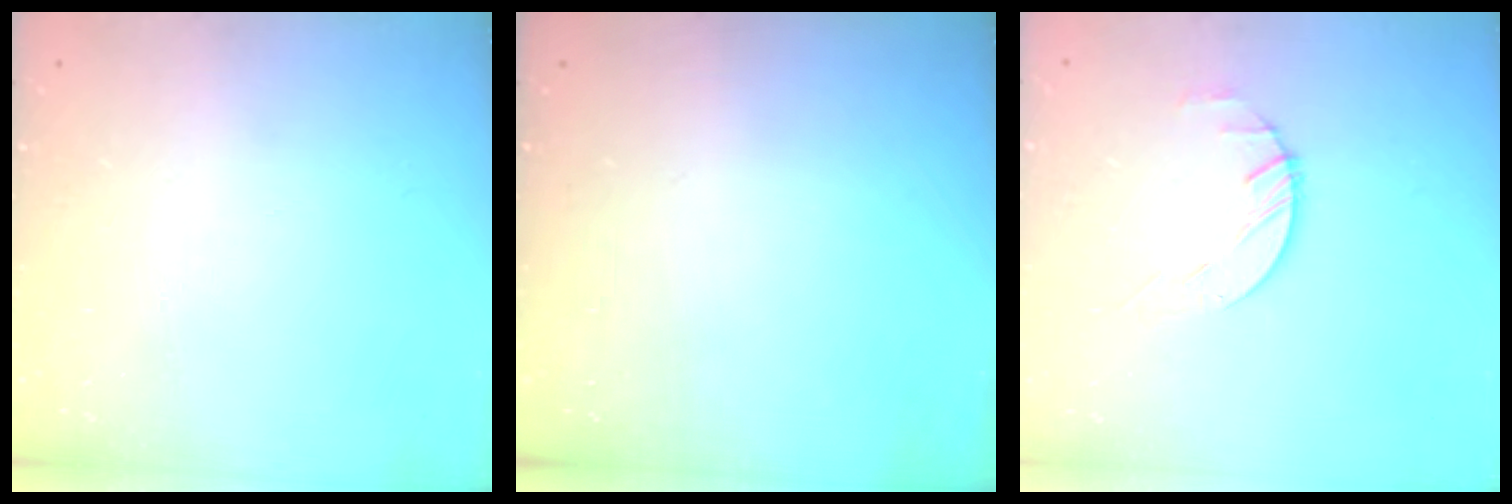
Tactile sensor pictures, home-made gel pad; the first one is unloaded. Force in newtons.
{"total": 0.0}
{"total": 1.4, "press": 1.4, "slide": 0.2}